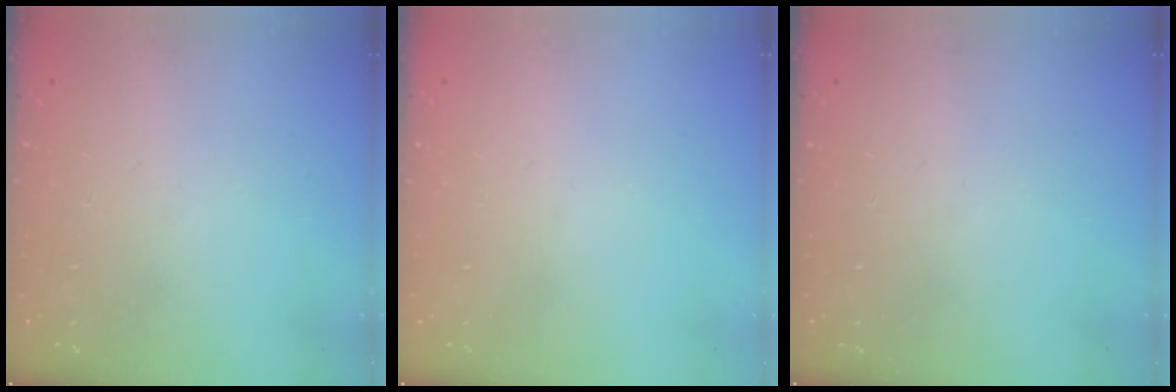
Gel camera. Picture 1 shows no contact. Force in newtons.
{"total": 0.0}
{"total": 0.0}